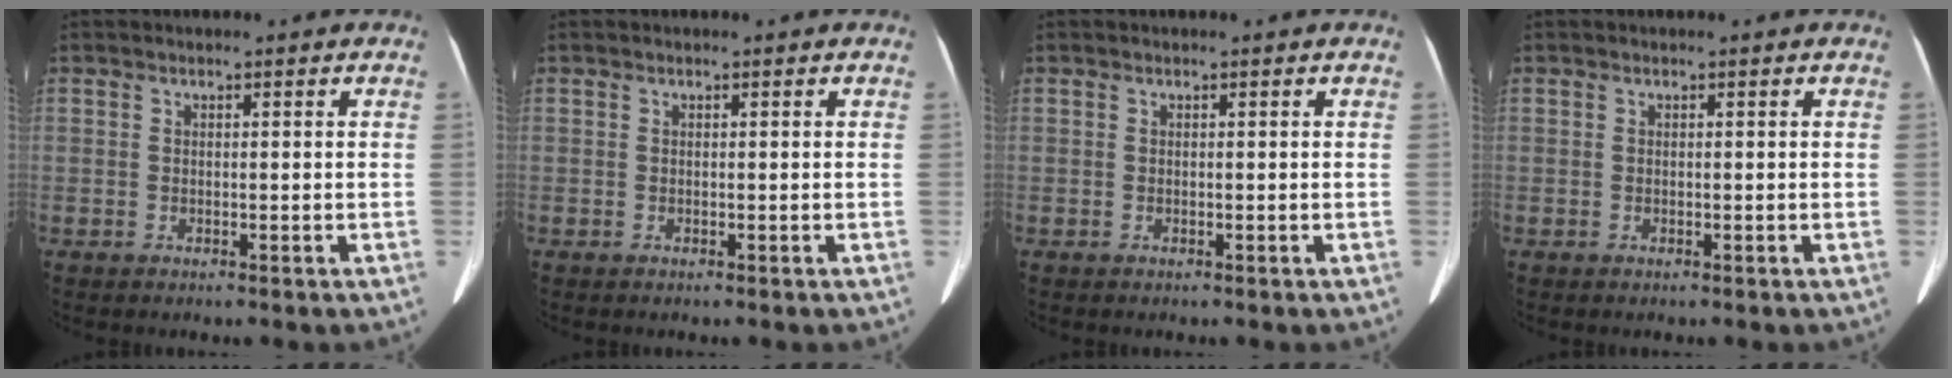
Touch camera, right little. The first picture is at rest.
{"total": 0.0}
{"total": 0.0}
{"total": 0.0}